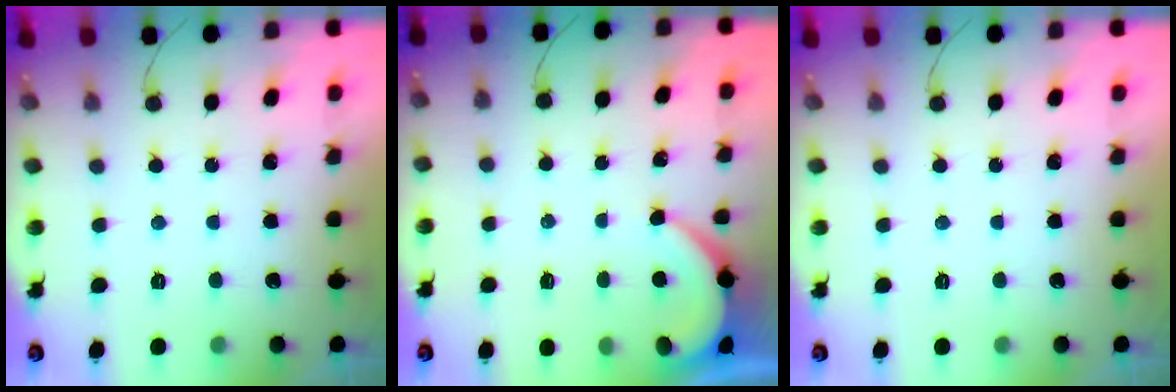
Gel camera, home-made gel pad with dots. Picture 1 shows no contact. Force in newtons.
{"total": 2.6, "press": 2.6, "slide": 0.3}
{"total": 0.0}